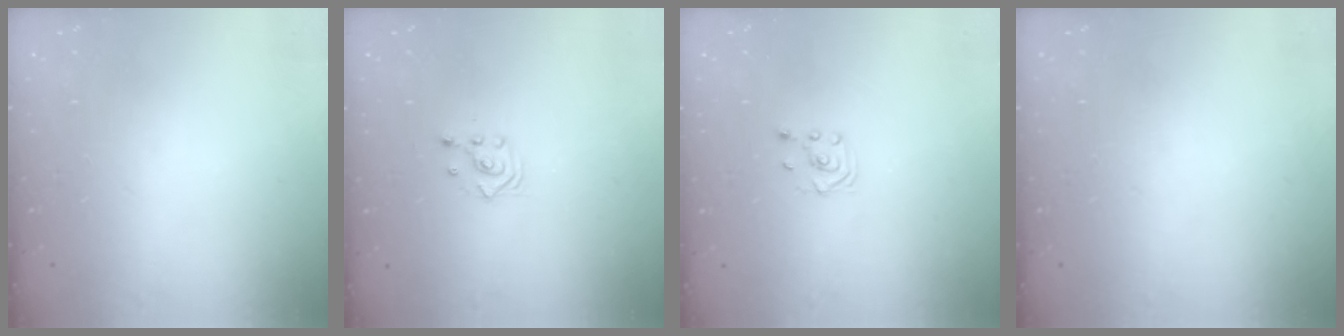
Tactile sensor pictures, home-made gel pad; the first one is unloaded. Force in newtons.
{"total": 2.5, "press": 2.5, "slide": 0.3}
{"total": 1.9, "press": 1.7, "slide": 0.8}
{"total": 0.0}